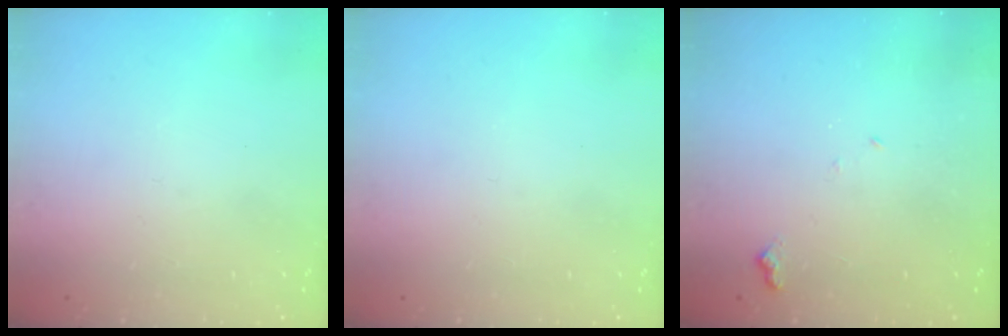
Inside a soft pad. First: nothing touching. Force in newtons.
{"total": 0.0}
{"total": 5.6, "press": 5.6, "slide": 0.9}